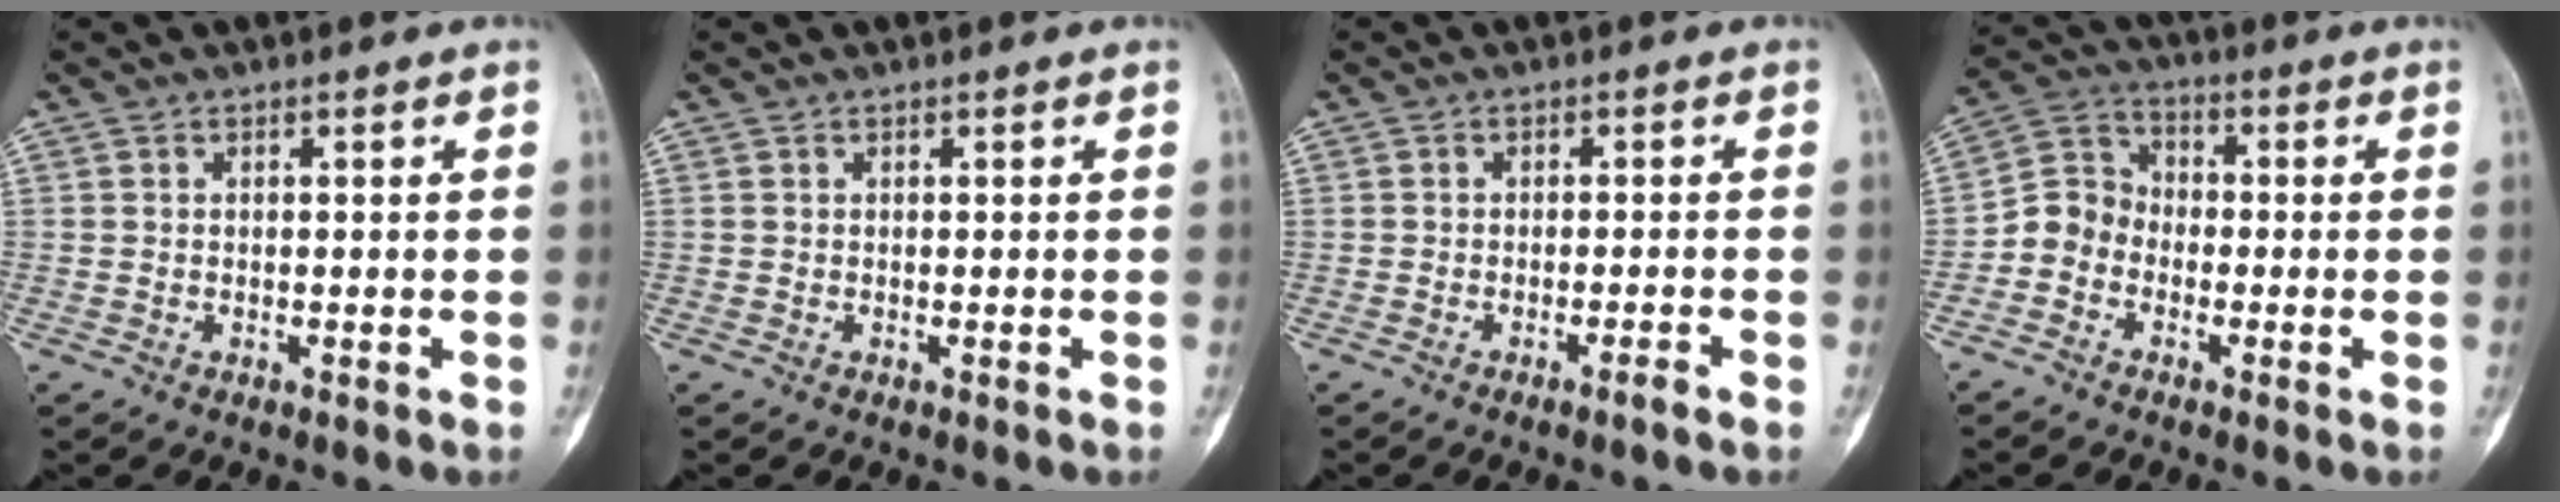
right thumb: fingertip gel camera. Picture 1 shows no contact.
{"total": 0.0}
{"total": 1.9, "force": [-1.3, -0.2, 1.3], "torque": [-0.024, 0.004, -0.027]}
{"total": 6.7, "force": [-2.5, 5.7, 2.4], "torque": [-0.024, 0.036, -0.064]}